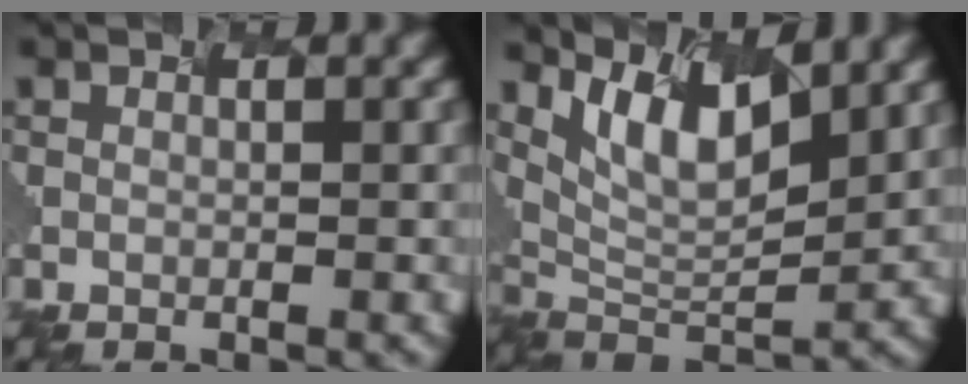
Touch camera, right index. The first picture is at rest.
{"total": 5.7, "force": [3.3, 1.9, 4.2], "torque": [-0.092, -0.014, 0.077]}